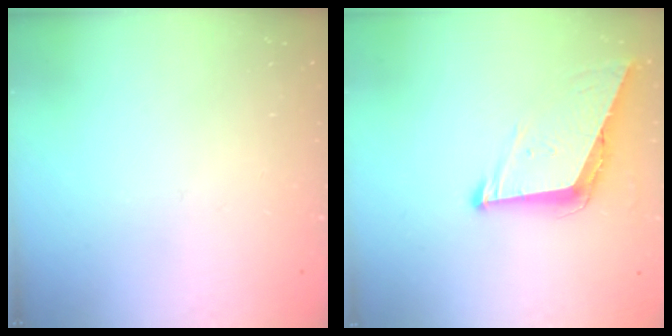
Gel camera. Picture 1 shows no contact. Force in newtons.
{"total": 7.8, "press": 7.8, "slide": 0.9}